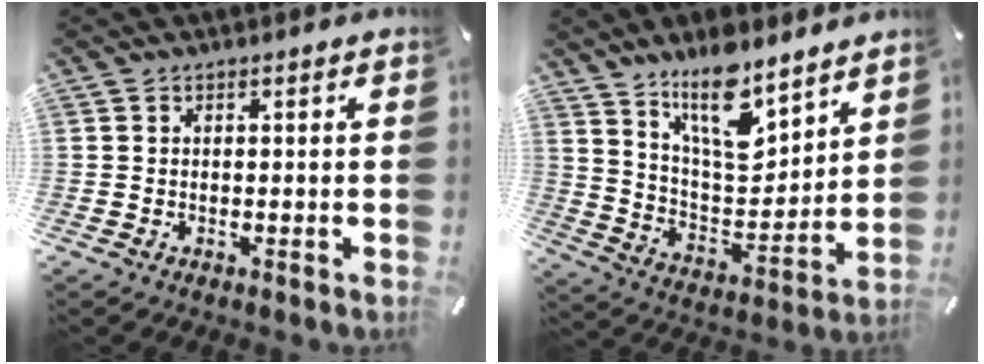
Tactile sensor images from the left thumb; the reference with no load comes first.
{"total": 15.5, "force": [11.6, 6.5, 8.0], "torque": [-0.137, -0.078, 0.207]}